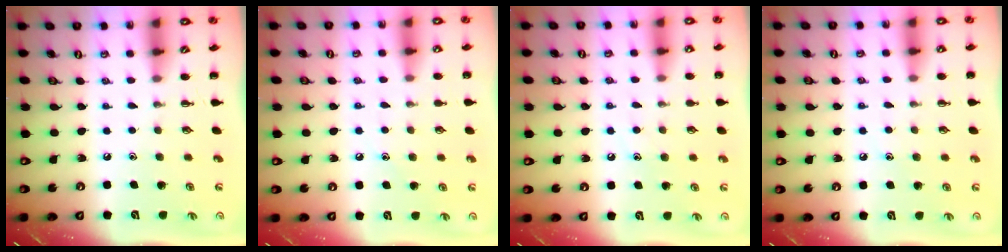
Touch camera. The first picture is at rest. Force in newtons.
{"total": 7.3, "press": 7.0, "slide": 2.0}
{"total": 7.0, "press": 6.8, "slide": 1.3}
{"total": 6.5, "press": 6.4, "slide": 1.2}